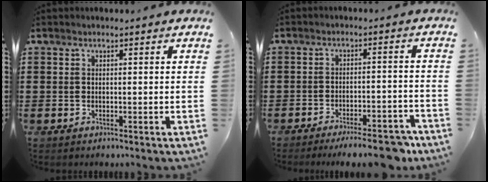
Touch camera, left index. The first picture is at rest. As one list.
[{"total": 7.0, "force": [-5.7, 0.9, 3.9], "torque": [-0.053, 0.006, -0.098]}]